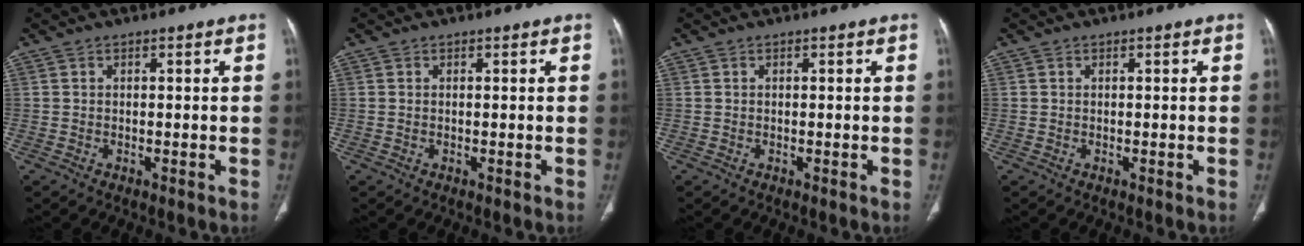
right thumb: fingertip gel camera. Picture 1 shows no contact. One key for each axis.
{"total": 0.0}
{"total": 0.0}
{"total": 0.0}